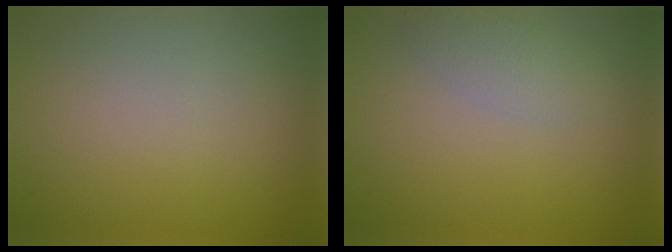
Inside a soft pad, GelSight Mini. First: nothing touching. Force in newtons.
{"total": 2.0, "press": 2.0, "slide": 0.0}